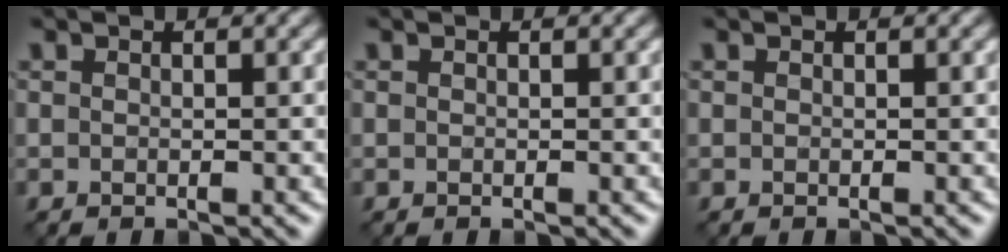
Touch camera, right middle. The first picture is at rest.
{"total": 0.0}
{"total": 0.0}